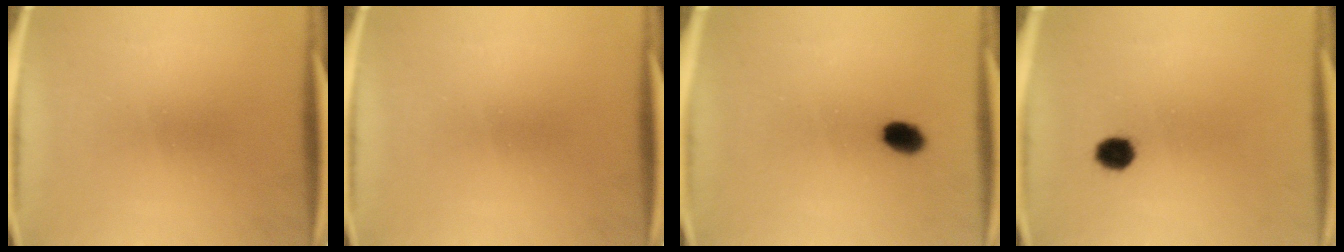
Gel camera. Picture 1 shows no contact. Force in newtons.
{"total": 0.0}
{"total": 3.9}
{"total": 3.9}